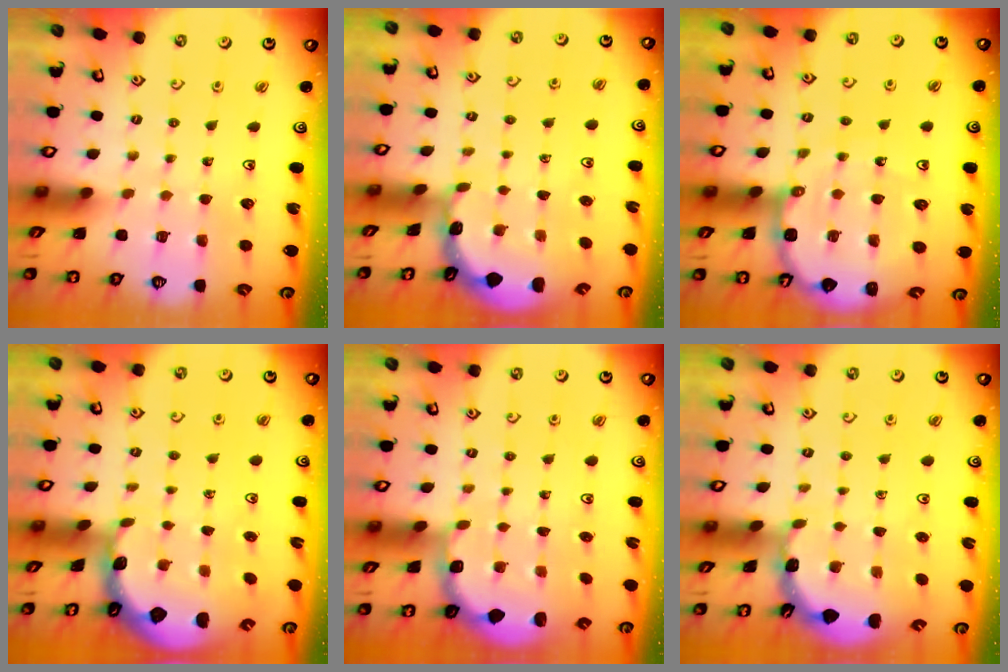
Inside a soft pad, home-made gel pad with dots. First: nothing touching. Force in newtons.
{"total": 1.4, "press": 1.4, "slide": 0.1}
{"total": 8.6, "press": 8.5, "slide": 0.8}
{"total": 1.0, "press": 1.0, "slide": 0.1}
{"total": 1.8, "press": 1.7, "slide": 0.7}
{"total": 1.5, "press": 1.5, "slide": 0.1}